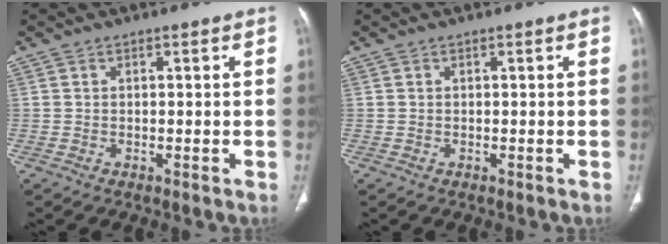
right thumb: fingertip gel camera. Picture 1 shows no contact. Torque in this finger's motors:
{"motor_torque": [0.12, 0.10, 0.00, -0.03, 0.00]}